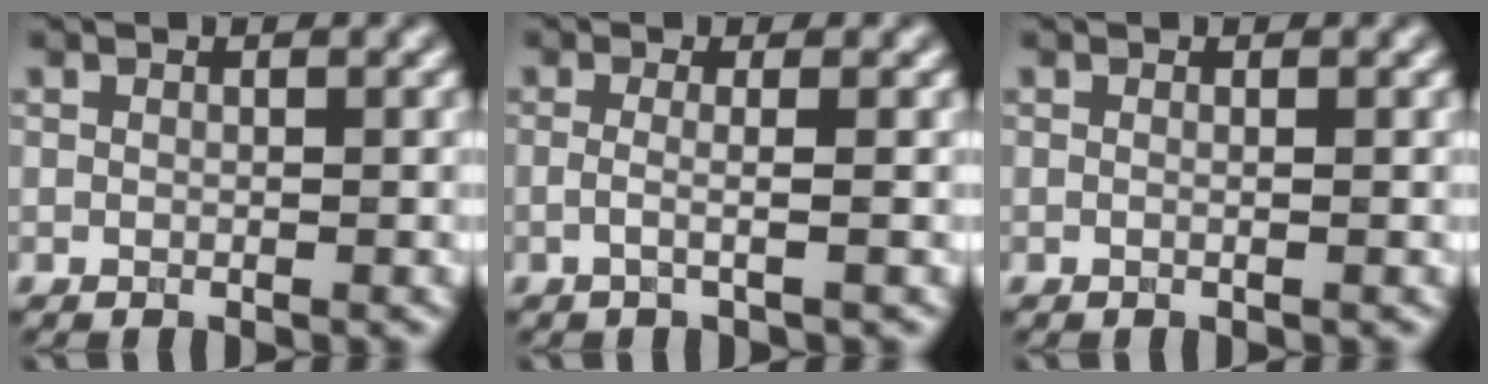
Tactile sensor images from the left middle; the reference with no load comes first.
{"total": 2.1, "force": [-0.2, 0.8, 2.0], "torque": [-0.027, -0.006, -0.015]}
{"total": 0.7, "force": [0.1, 0.3, 0.6], "torque": [-0.009, -0.005, -0.008]}